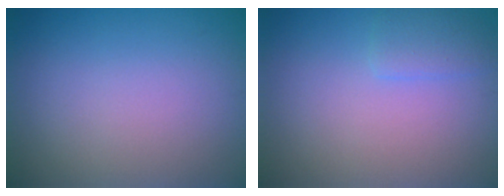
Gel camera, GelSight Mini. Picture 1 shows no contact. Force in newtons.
{"total": 1.5, "press": 1.5, "slide": 0.1}